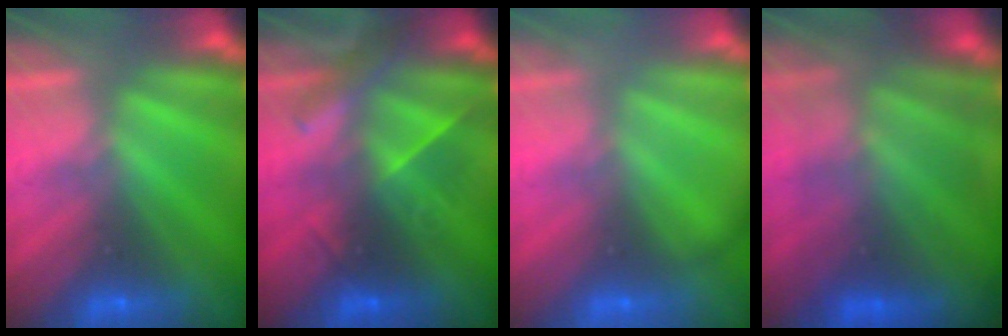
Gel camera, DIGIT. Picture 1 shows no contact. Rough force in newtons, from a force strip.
{"total": 2.8}
{"total": 2.2}
{"total": 5.7}